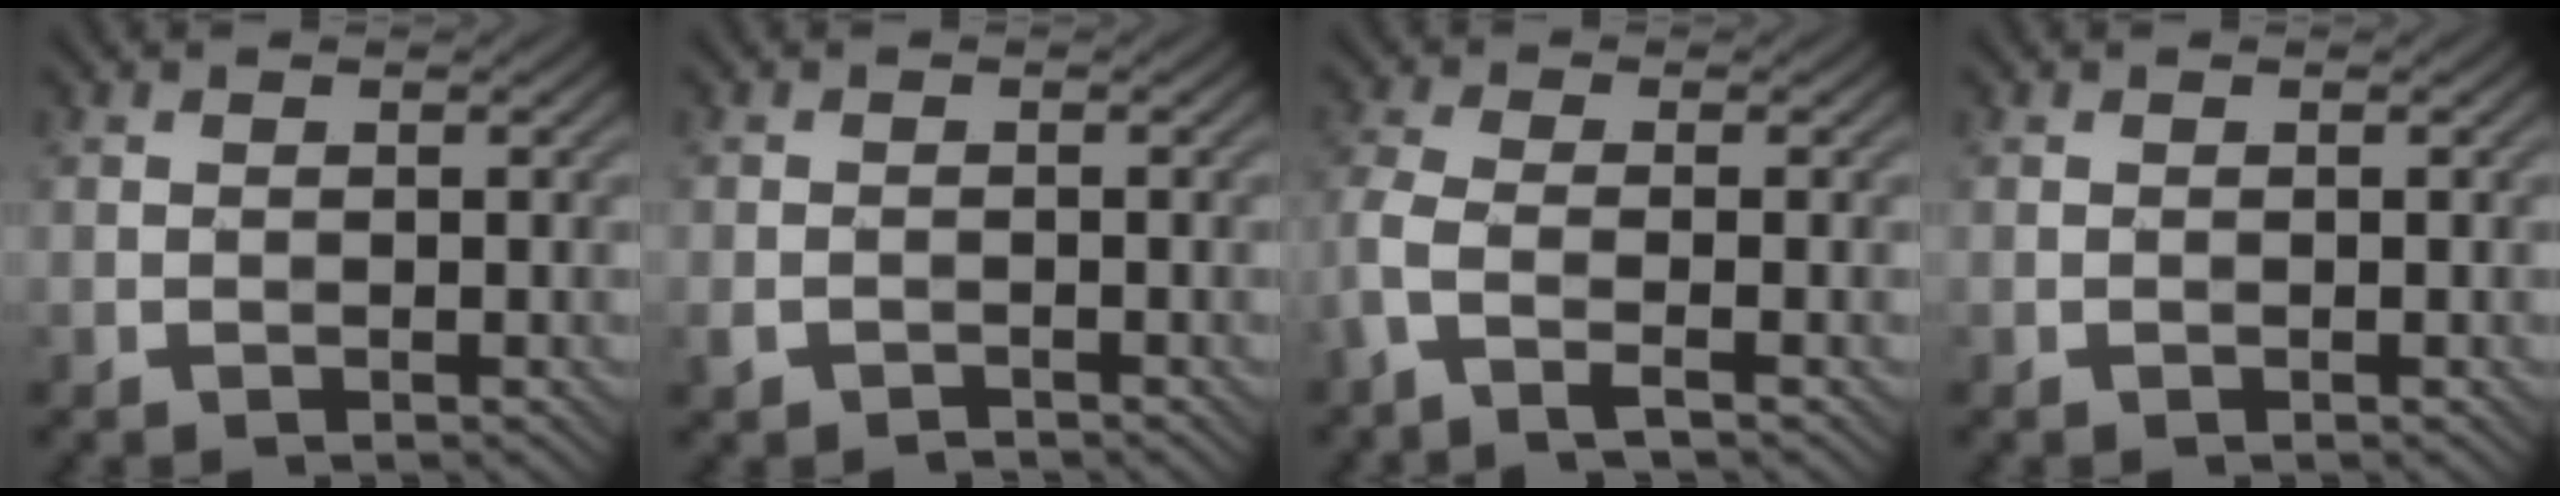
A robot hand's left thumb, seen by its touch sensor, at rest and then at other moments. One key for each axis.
{"total": 1.6, "fx": -1.2, "fy": 0.8, "fz": 0.7, "tx": -0.017, "ty": -0.003, "tz": -0.026}
{"total": 4.3, "fx": -2.1, "fy": 0.9, "fz": 3.6, "tx": -0.092, "ty": -0.003, "tz": -0.060}
{"total": 0.0}